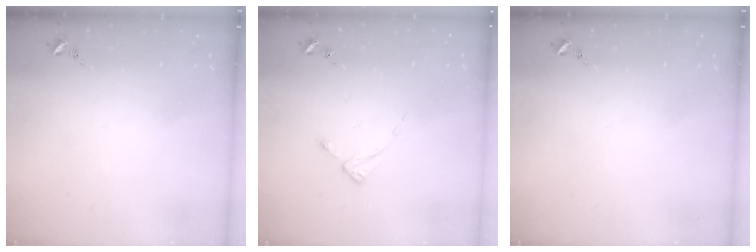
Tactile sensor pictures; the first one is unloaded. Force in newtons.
{"total": 2.5, "press": 2.5, "slide": 0.3}
{"total": 0.0}